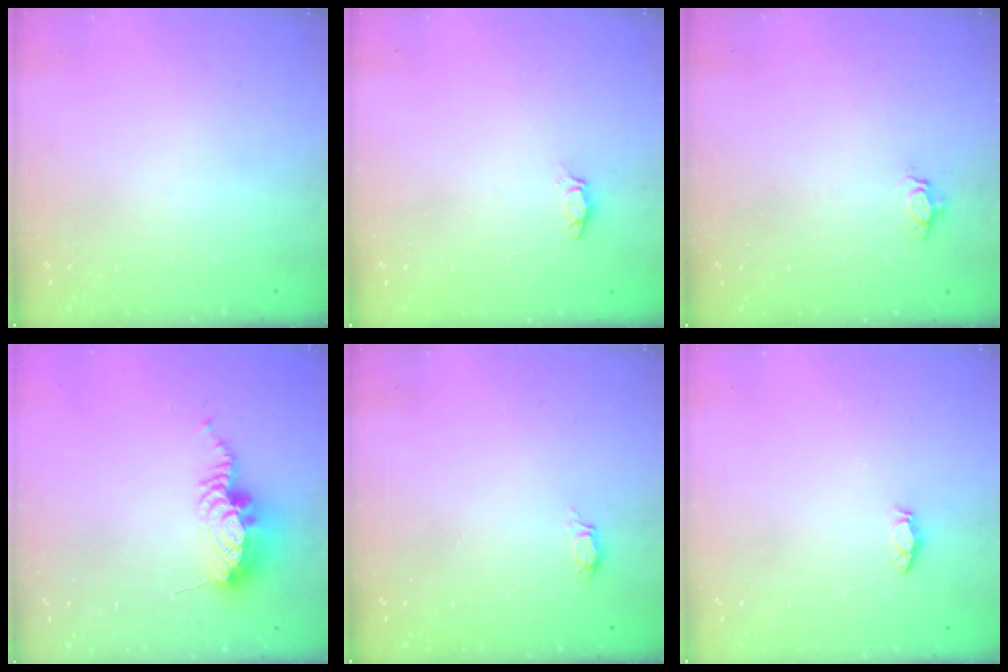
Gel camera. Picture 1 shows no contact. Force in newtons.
{"total": 3.1, "press": 3.1, "slide": 0.4}
{"total": 3.2, "press": 3.2, "slide": 0.4}
{"total": 9.2, "press": 9.1, "slide": 0.7}
{"total": 4.5, "press": 4.5, "slide": 0.6}
{"total": 3.5, "press": 3.5, "slide": 0.4}